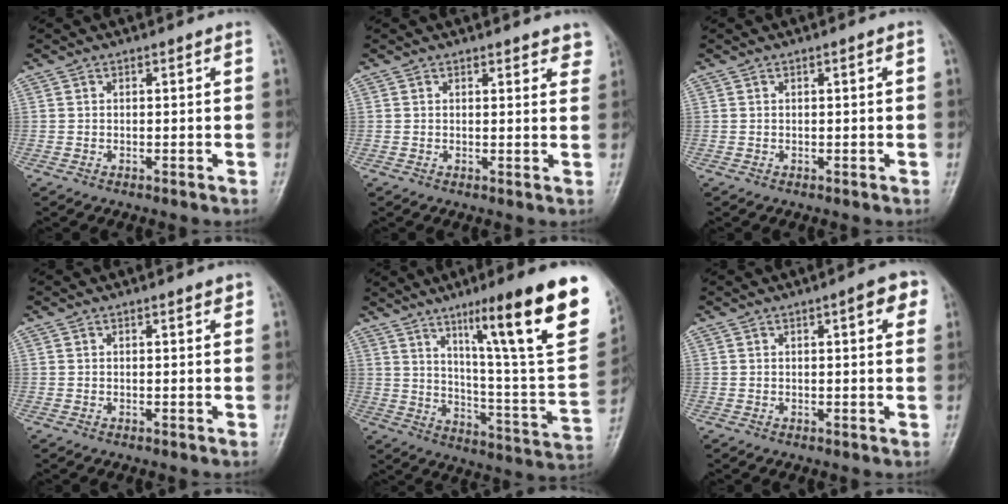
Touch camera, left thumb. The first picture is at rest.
{"total": 3.4, "force": [2.8, 1.3, 1.4], "torque": [0.007, -0.011, 0.025]}
{"total": 0.8, "force": [0.1, 0.1, 0.8], "torque": [-0.016, 0.001, 0.002]}
{"total": 1.0, "force": [0.6, 0.3, 0.8], "torque": [-0.010, -0.001, 0.007]}
{"total": 27.1, "force": [14.1, 2.9, 22.9], "torque": [-0.304, -0.045, 0.215]}
{"total": 4.7, "force": [1.9, 1.3, 4.1], "torque": [-0.042, 0.001, 0.018]}